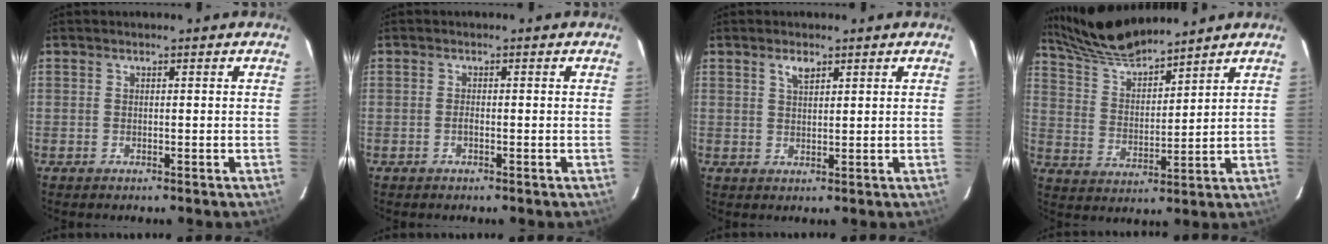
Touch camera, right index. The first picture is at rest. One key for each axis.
{"total": 0.6, "fx": -0.3, "fy": 0.2, "fz": 0.5, "tx": -0.010, "ty": 0.003, "tz": -0.006}
{"total": 2.4, "fx": 1.5, "fy": 1.1, "fz": 1.6, "tx": -0.026, "ty": 0.005, "tz": 0.028}
{"total": 12.4, "fx": 11.3, "fy": 1.6, "fz": 4.8, "tx": -0.090, "ty": 0.009, "tz": 0.214}